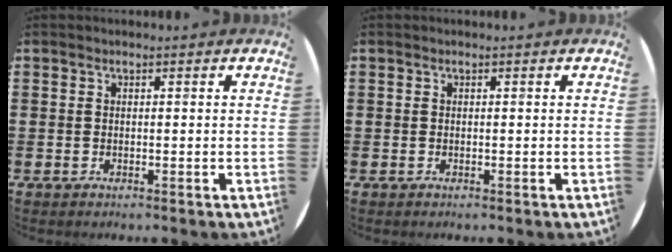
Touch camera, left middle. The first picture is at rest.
{"total": 0.0}